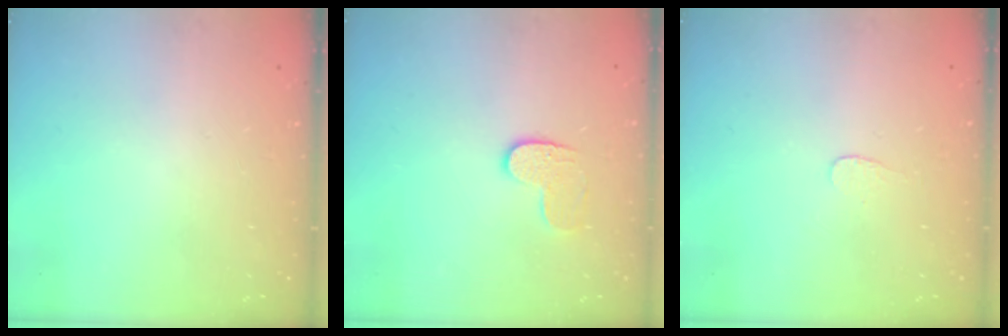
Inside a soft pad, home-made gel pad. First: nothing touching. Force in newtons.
{"total": 6.2, "press": 6.2, "slide": 0.3}
{"total": 3.0, "press": 3.0, "slide": 0.2}